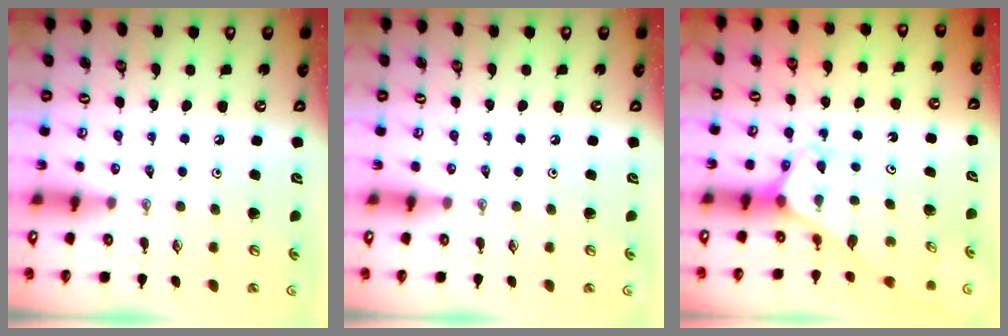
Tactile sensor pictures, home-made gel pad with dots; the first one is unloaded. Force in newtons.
{"total": 0.0}
{"total": 3.1, "press": 3.1, "slide": 0.2}